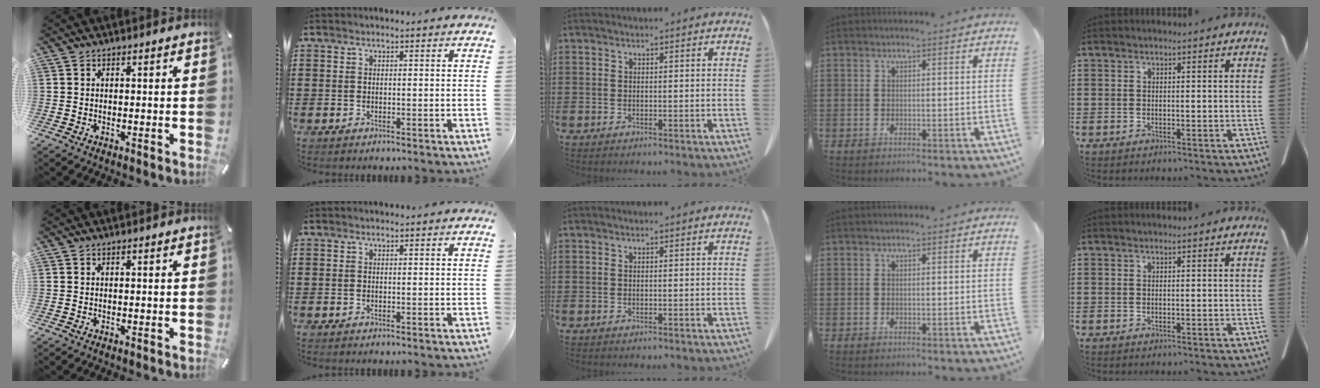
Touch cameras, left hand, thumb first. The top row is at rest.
{}